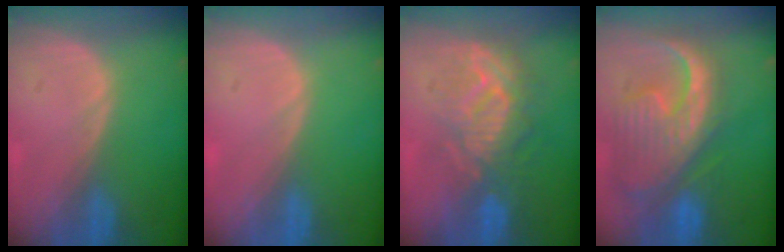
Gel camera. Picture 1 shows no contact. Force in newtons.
{"total": 0.0}
{"total": 9.0, "press": 8.9, "slide": 1.7}
{"total": 13.0, "press": 11.2, "slide": 6.6}